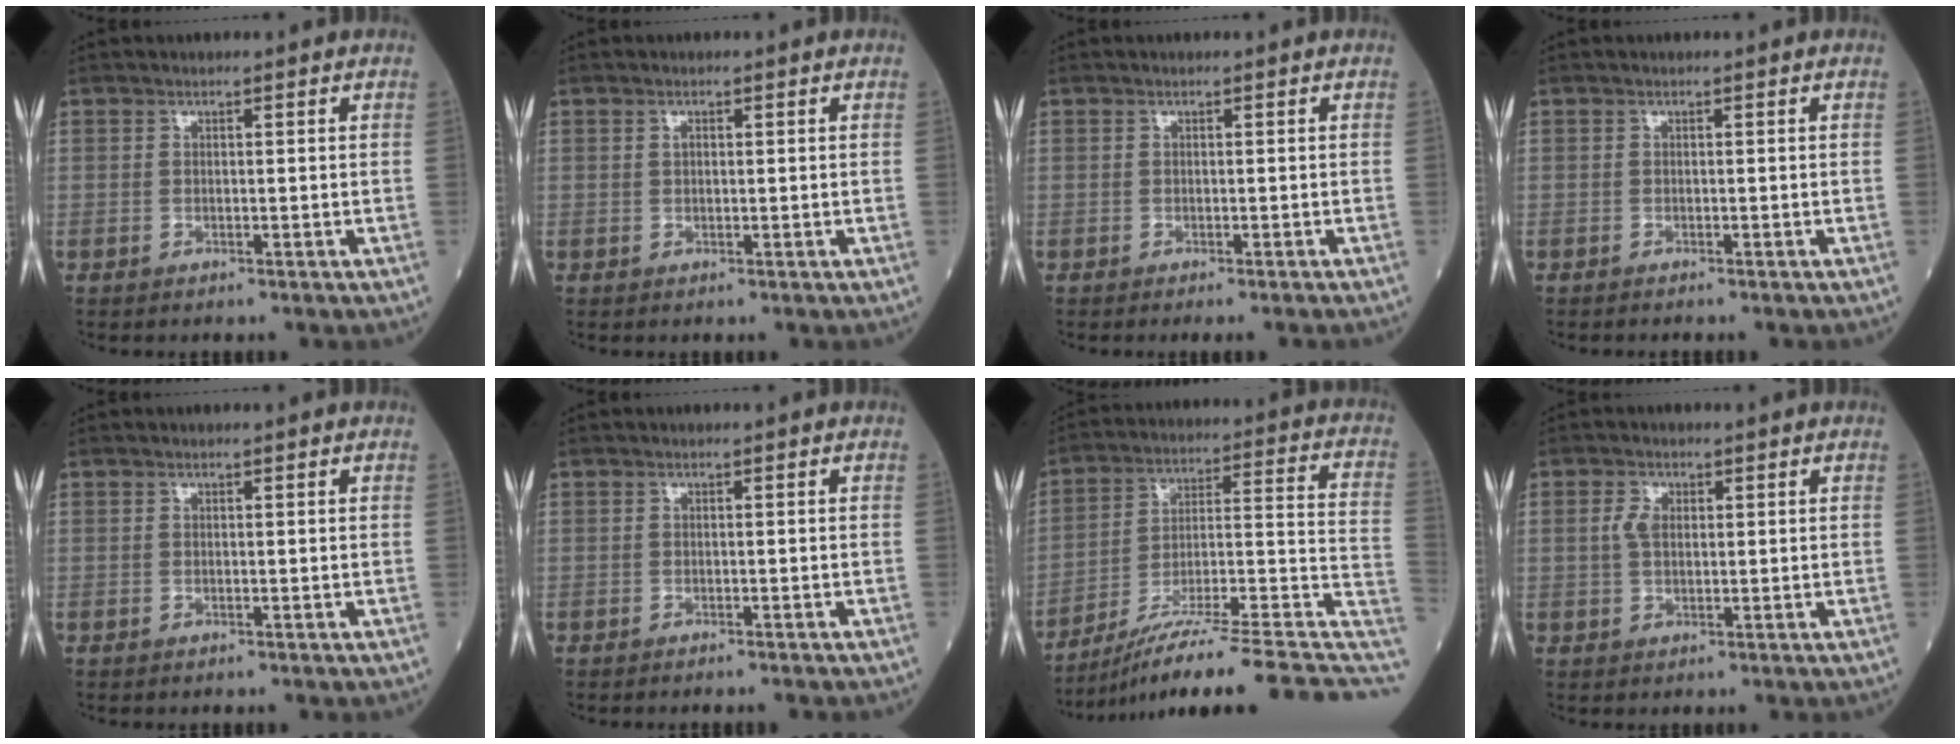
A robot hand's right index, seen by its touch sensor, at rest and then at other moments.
{"total": 0.7, "force": [0.2, 0.4, 0.5], "torque": [-0.010, 0.002, 0.003]}
{"total": 2.4, "force": [-2.1, -0.5, 1.0], "torque": [-0.009, -0.001, -0.031]}
{"total": 0.7, "force": [-0.7, 0.0, 0.2], "torque": [-0.004, -0.002, -0.013]}
{"total": 0.0}
{"total": 2.5, "force": [-2.3, 0.0, 1.0], "torque": [-0.015, -0.003, -0.029]}
{"total": 23.8, "force": [-17.7, 0.6, 16.0], "torque": [-0.171, 0.019, -0.276]}
{"total": 2.7, "force": [0.6, 1.7, 2.0], "torque": [-0.044, 0.006, 0.012]}